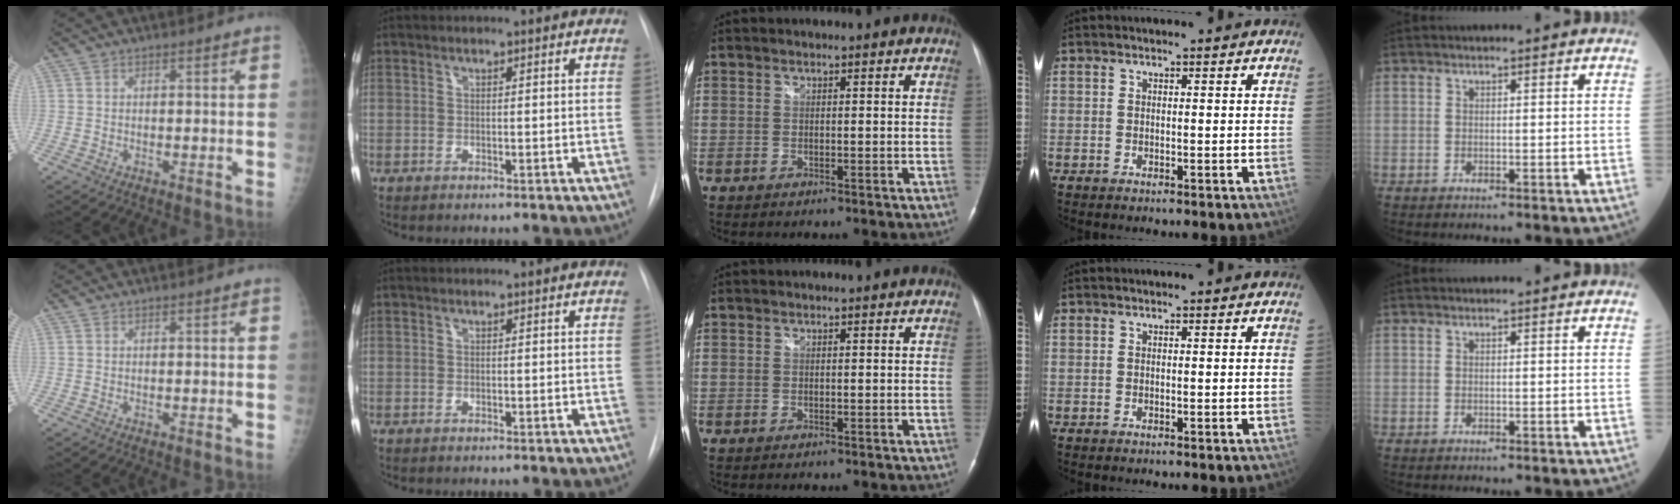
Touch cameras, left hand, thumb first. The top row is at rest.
{}